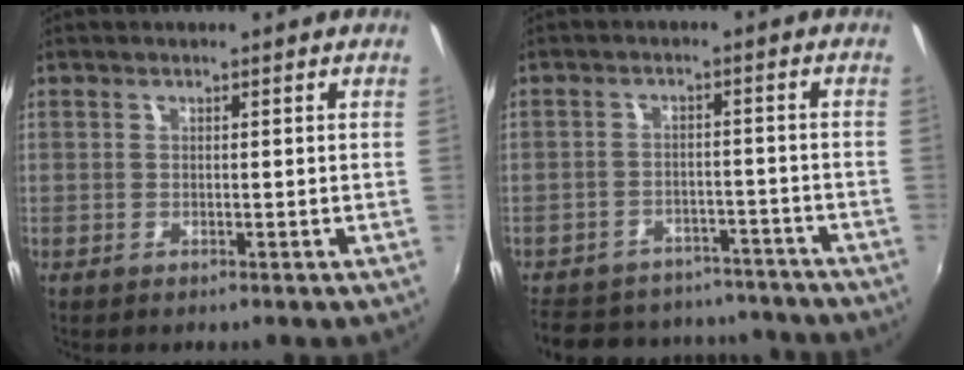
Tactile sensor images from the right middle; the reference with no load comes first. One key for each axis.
{"total": 19.2, "fx": -16.2, "fy": 8.2, "fz": 6.2, "tx": -0.145, "ty": 0.032, "tz": -0.205}